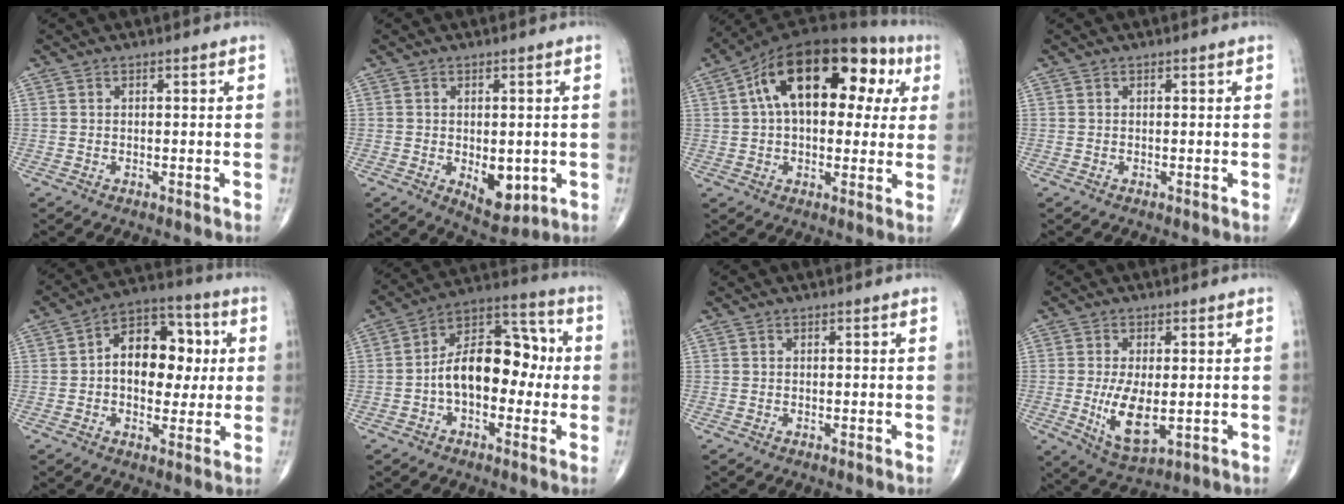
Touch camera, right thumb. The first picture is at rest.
{"total": 7.0, "force": [-1.4, 3.9, 5.7], "torque": [-0.059, -0.013, -0.008]}
{"total": 22.3, "force": [6.1, 12.2, 17.6], "torque": [-0.254, 0.045, 0.086]}
{"total": 0.0}
{"total": 15.4, "force": [1.5, 10.0, 11.6], "torque": [-0.128, 0.025, 0.016]}
{"total": 15.1, "force": [-1.2, 9.1, 12.0], "torque": [-0.165, 0.049, -0.032]}
{"total": 0.0}
{"total": 8.7, "force": [-1.1, 3.8, 7.8], "torque": [-0.140, -0.022, -0.008]}